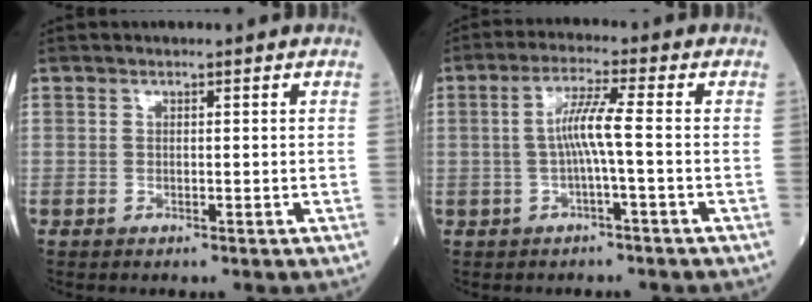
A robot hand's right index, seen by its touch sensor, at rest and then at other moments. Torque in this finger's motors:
{"motor_torque": [1.25, -0.07, 0.60, 0.17]}